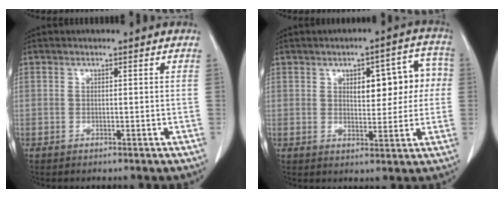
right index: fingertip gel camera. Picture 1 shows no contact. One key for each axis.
{"total": 9.9, "fx": 1.7, "fy": 4.3, "fz": 8.8, "tx": -0.101, "ty": 0.034, "tz": 0.026}